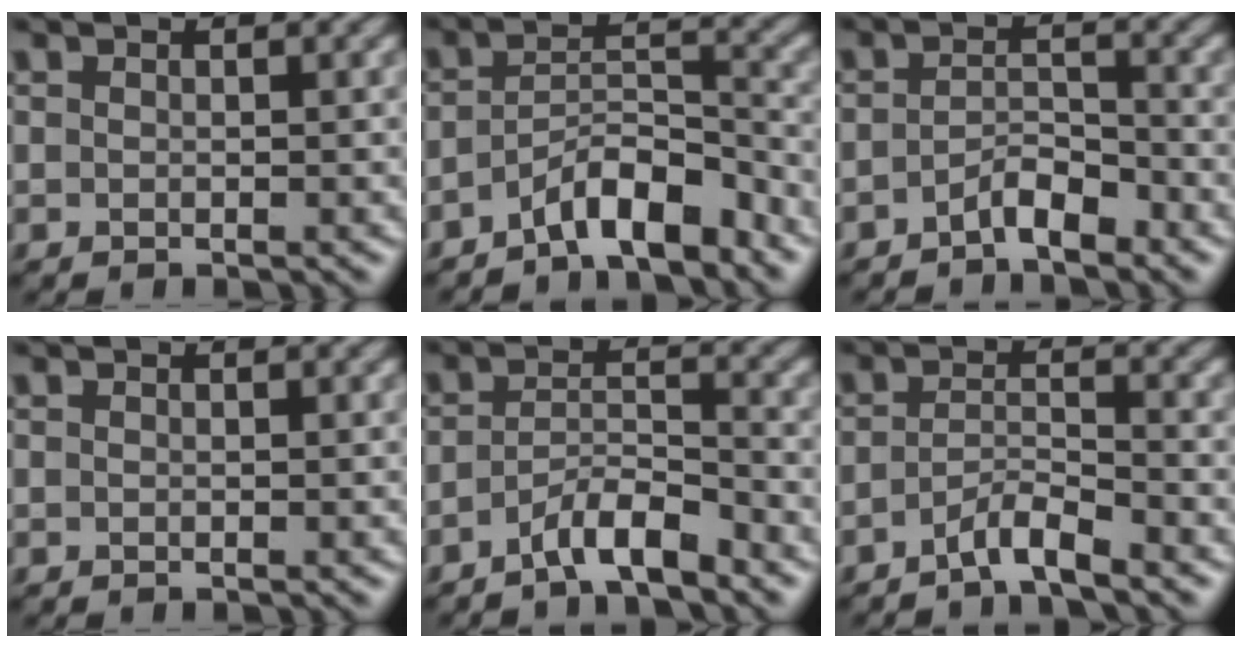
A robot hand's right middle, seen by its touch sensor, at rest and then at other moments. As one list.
[{"total": 5.3, "force": [-3.9, 1.7, 3.3], "torque": [-0.051, 0.009, -0.071]}, {"total": 2.4, "force": [-1.8, 0.7, 1.4], "torque": [-0.026, 0.010, -0.035]}, {"total": 0.0}, {"total": 3.6, "force": [-2.7, 0.7, 2.2], "torque": [-0.038, 0.009, -0.055]}, {"total": 2.6, "force": [-2.1, 0.3, 1.6], "torque": [-0.028, 0.006, -0.046]}]